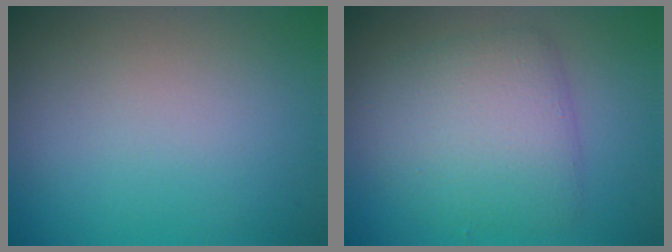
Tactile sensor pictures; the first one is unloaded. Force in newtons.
{"total": 5.2, "press": 5.2, "slide": 0.2}